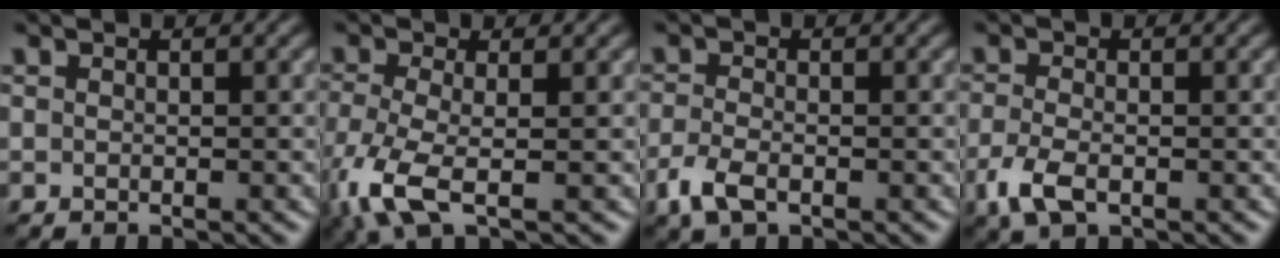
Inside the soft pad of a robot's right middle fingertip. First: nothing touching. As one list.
[{"total": 5.4, "force": [-2.4, 1.8, 4.5], "torque": [-0.119, -0.018, -0.056]}, {"total": 2.8, "force": [-1.6, 1.3, 1.9], "torque": [-0.051, -0.005, -0.038]}, {"total": 3.2, "force": [-1.6, 1.5, 2.4], "torque": [-0.062, -0.006, -0.037]}]